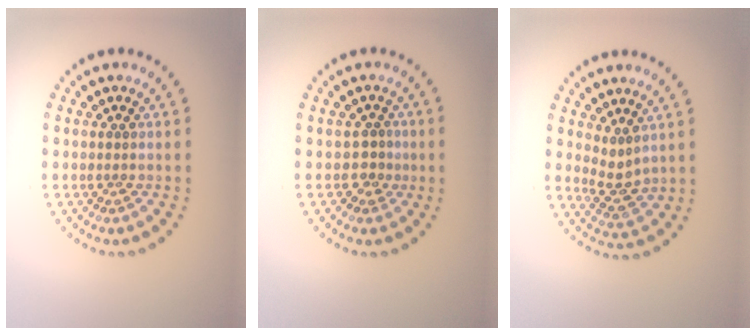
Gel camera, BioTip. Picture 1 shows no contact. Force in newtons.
{"total": 1.4, "press": 1.1, "slide": 1.0}
{"total": 2.1, "press": 1.5, "slide": 1.4}